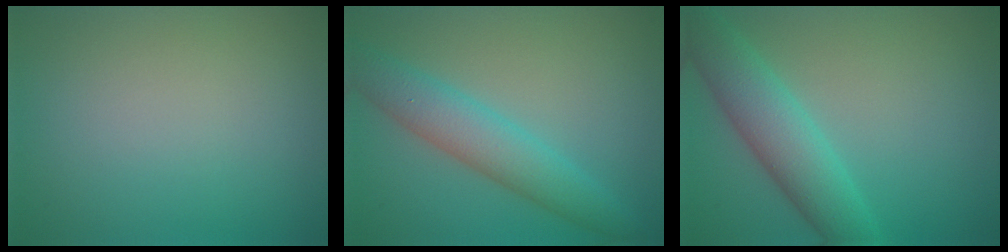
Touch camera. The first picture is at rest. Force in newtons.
{"total": 4.8, "press": 4.8, "slide": 0.1}
{"total": 5.6, "press": 5.6, "slide": 0.2}